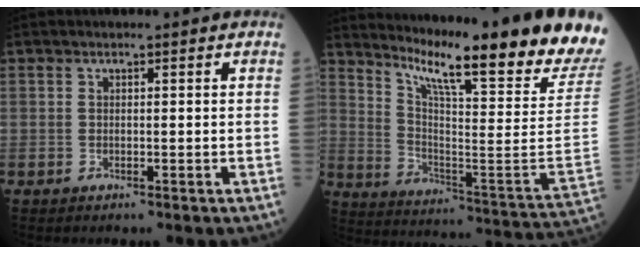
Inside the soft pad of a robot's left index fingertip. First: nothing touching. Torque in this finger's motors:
{"motor_torque": [1.19, -0.95, 0.43, 0.14]}